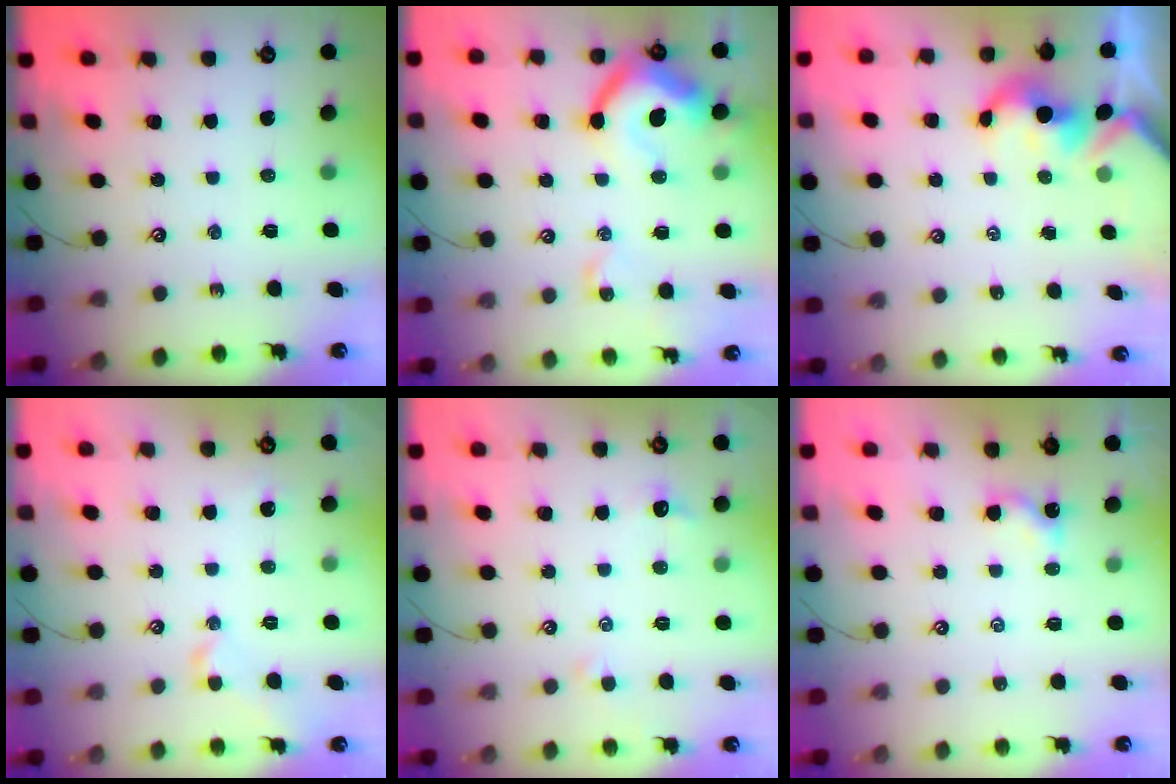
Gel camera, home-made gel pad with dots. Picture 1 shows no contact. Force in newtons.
{"total": 15.7, "press": 15.6, "slide": 1.8}
{"total": 2.4, "press": 2.4, "slide": 0.1}
{"total": 1.0, "press": 0.7, "slide": 0.7}
{"total": 1.1, "press": 0.9, "slide": 0.7}
{"total": 0.6, "press": 0.5, "slide": 0.3}